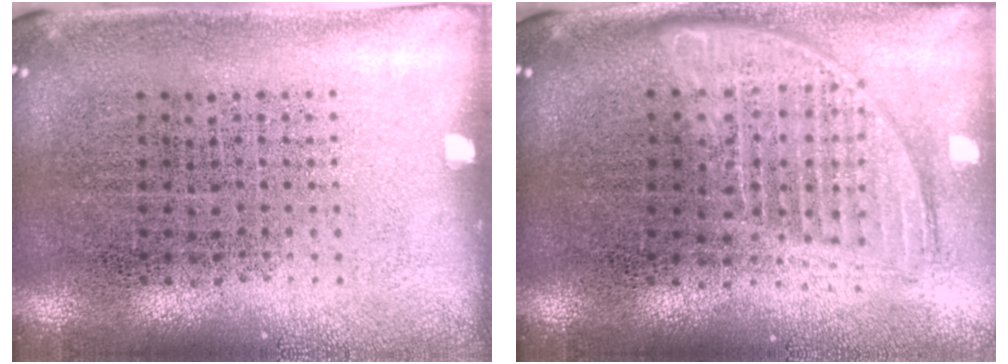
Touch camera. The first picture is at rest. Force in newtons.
{"total": 1.7, "press": 1.4, "slide": 0.9}